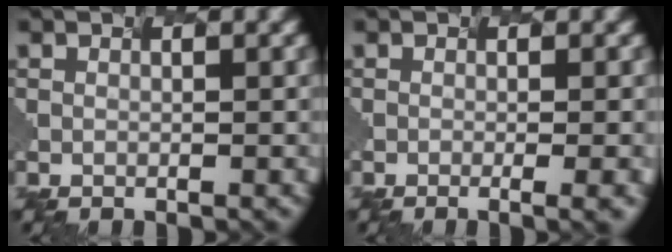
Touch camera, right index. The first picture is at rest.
{"total": 3.4, "force": [-1.1, 1.0, 3.1], "torque": [-0.030, 0.003, 0.005]}